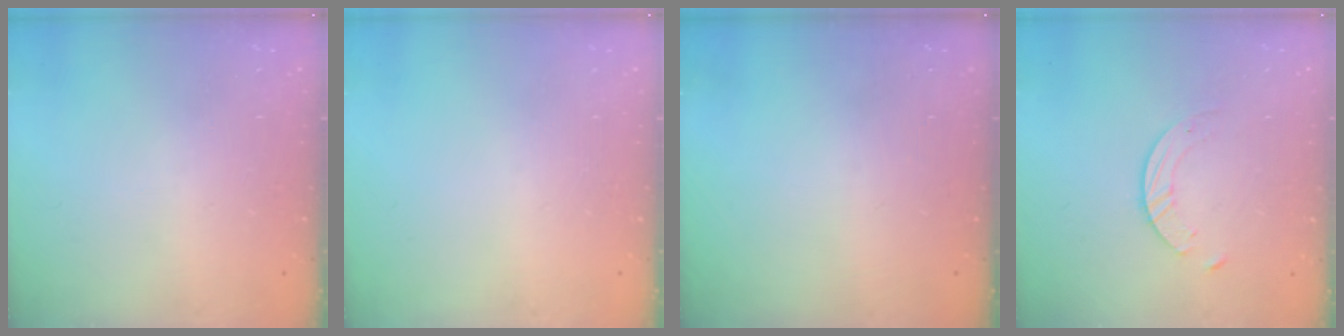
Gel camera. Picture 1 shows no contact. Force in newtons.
{"total": 0.0}
{"total": 0.0}
{"total": 1.4, "press": 1.4, "slide": 0.2}